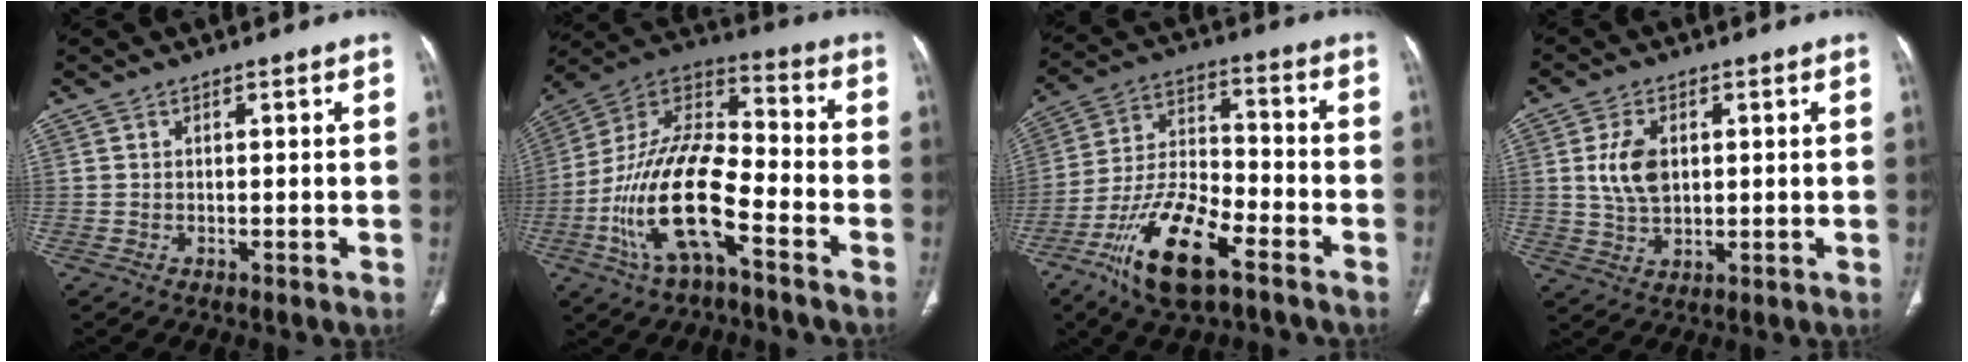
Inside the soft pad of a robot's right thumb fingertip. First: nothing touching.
{"total": 19.5, "force": [-7.8, 8.0, 16.0], "torque": [-0.301, 0.062, -0.146]}
{"total": 16.3, "force": [-9.5, 6.1, 11.8], "torque": [-0.221, 0.050, -0.177]}
{"total": 7.1, "force": [1.3, 4.5, 5.4], "torque": [-0.097, -0.006, 0.029]}